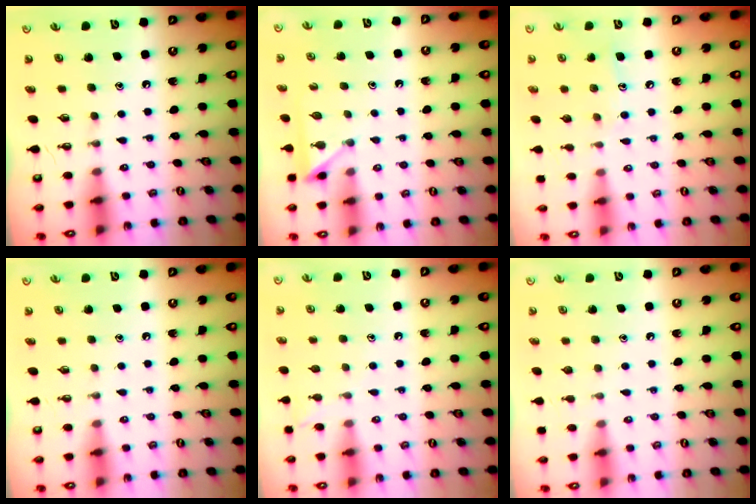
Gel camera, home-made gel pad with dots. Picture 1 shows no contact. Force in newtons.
{"total": 3.5, "press": 3.5, "slide": 0.3}
{"total": 6.5, "press": 6.5, "slide": 0.3}
{"total": 0.0}
{"total": 4.5, "press": 4.5, "slide": 0.5}
{"total": 0.0}